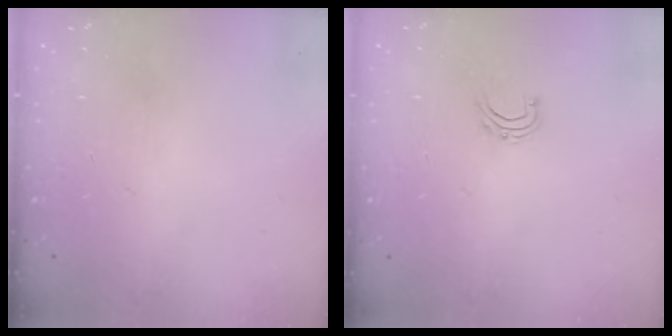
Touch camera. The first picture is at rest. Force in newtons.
{"total": 5.9, "press": 5.9, "slide": 0.5}